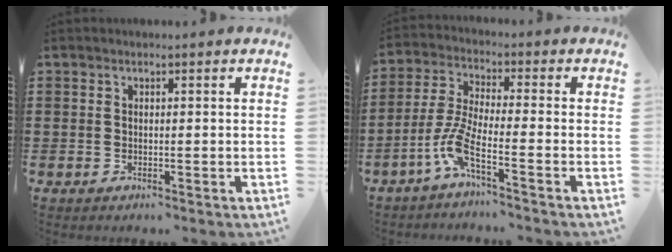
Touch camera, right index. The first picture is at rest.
{"total": 7.0, "force": [-3.8, 1.3, 5.7], "torque": [-0.153, -0.016, -0.080]}